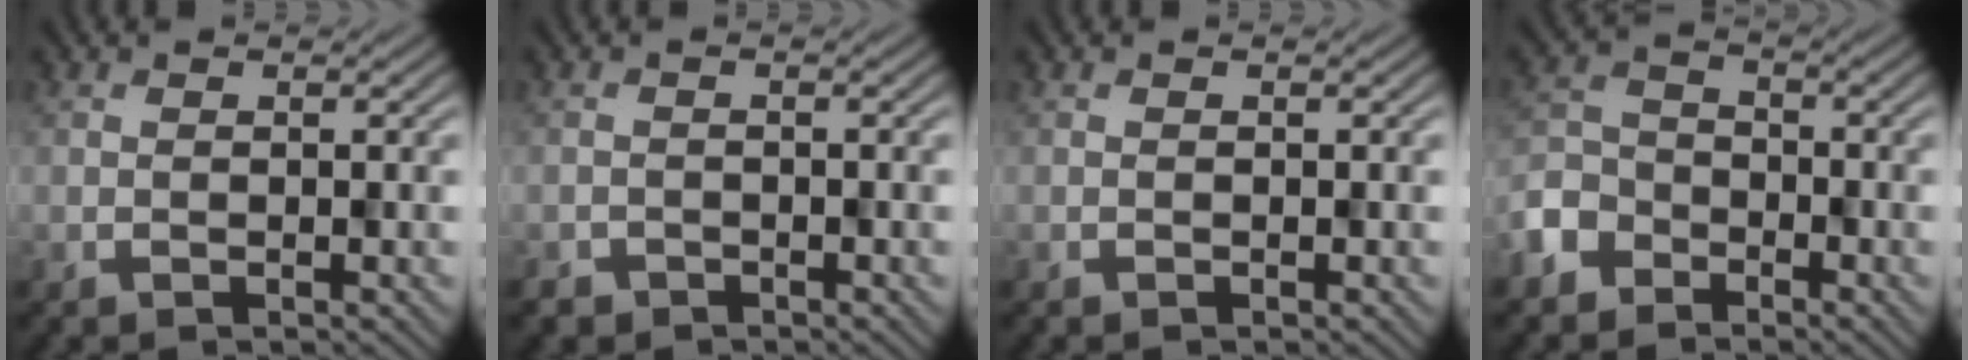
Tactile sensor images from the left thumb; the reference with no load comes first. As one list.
[{"total": 1.5, "force": [-1.3, 0.8, -0.3], "torque": [0.007, -0.003, -0.020]}, {"total": 0.0}, {"total": 4.5, "force": [-3.5, 2.7, 0.5], "torque": [-0.019, -0.003, -0.085]}]